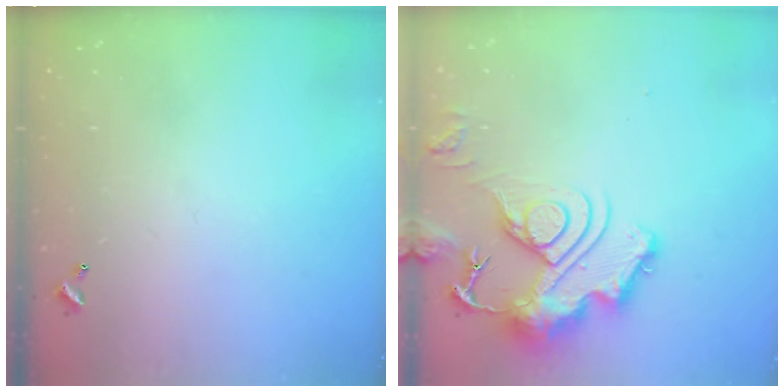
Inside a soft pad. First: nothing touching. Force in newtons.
{"total": 16.4, "press": 16.3, "slide": 1.5}